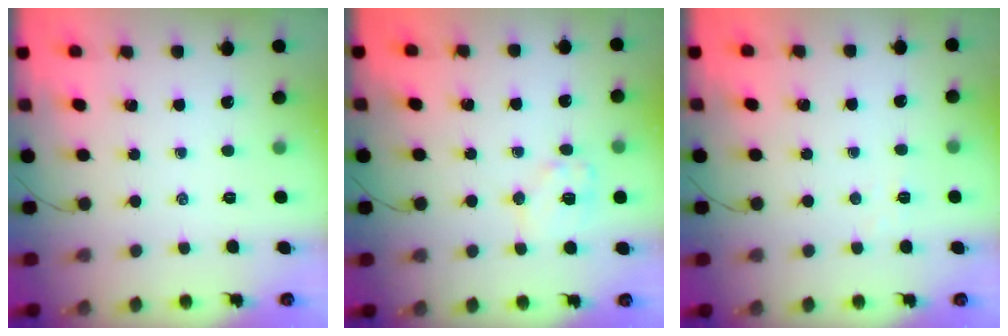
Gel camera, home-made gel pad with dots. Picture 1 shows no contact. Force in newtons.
{"total": 8.1, "press": 8.0, "slide": 1.0}
{"total": 2.6, "press": 2.4, "slide": 0.8}